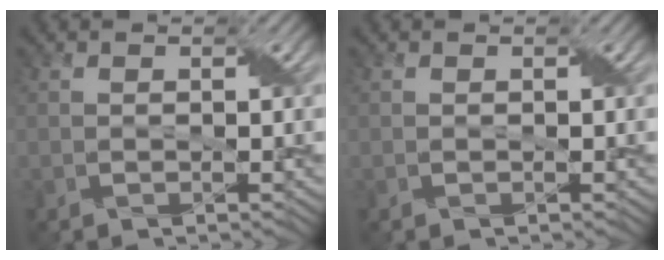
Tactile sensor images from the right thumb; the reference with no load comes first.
{"total": 0.0}